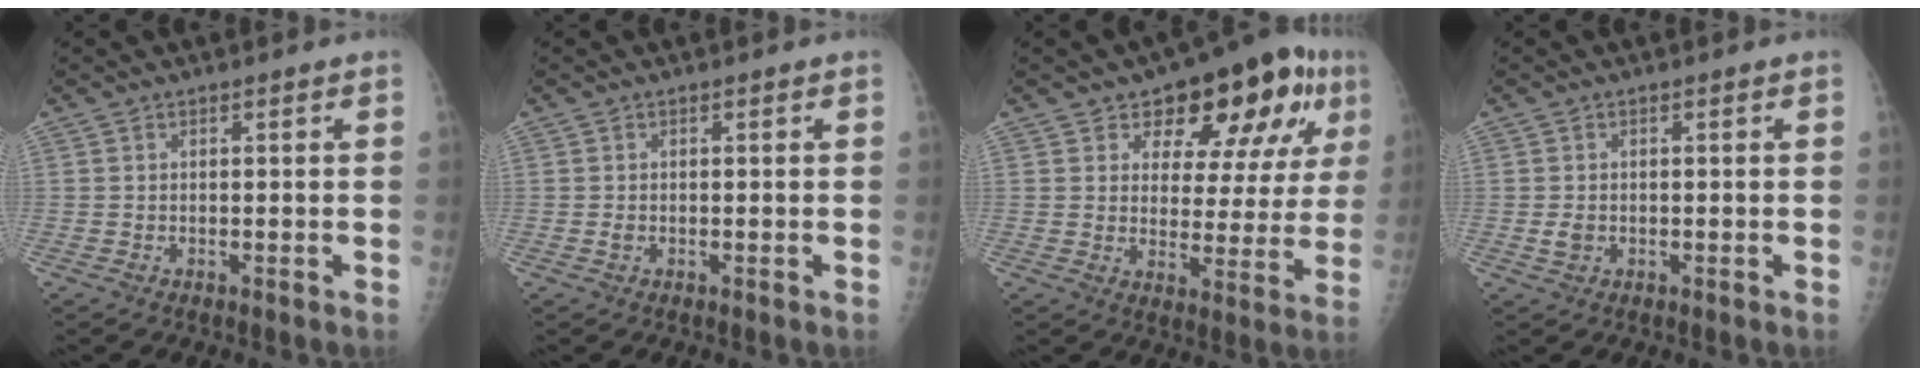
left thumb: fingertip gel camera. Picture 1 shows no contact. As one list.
[{"total": 0.7, "force": [-0.3, 0.5, 0.4], "torque": [-0.004, 0.000, -0.004]}, {"total": 17.1, "force": [8.5, 9.0, 11.9], "torque": [-0.101, -0.016, 0.114]}, {"total": 1.8, "force": [-0.4, 1.4, 1.0], "torque": [-0.013, 0.000, -0.004]}]